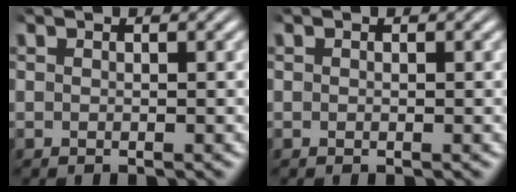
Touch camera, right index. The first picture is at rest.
{"total": 0.0}